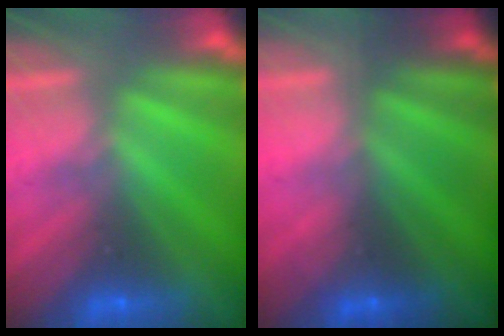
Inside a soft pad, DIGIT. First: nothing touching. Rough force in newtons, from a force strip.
{"total": 1.5}